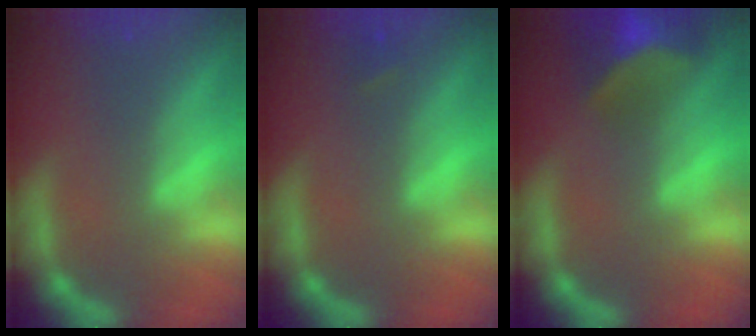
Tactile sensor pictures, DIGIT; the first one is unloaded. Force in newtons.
{"total": 0.9}
{"total": 9.5}